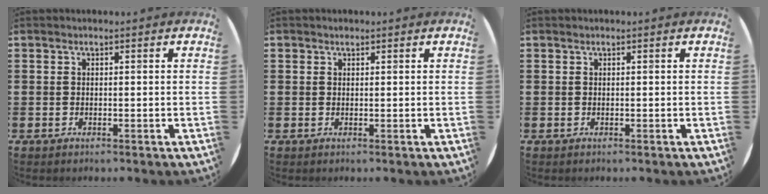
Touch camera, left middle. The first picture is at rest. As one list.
[{"total": 0.5, "force": [0.4, 0.3, 0.1], "torque": [0.006, 0.000, 0.006]}, {"total": 0.0}]